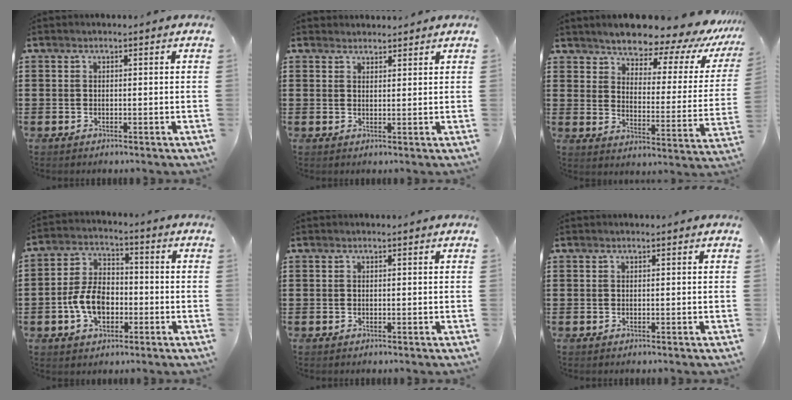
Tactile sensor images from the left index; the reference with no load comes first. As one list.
[{"total": 1.9, "force": [1.8, 0.5, -0.2], "torque": [-0.001, 0.002, 0.036]}, {"total": 7.2, "force": [6.8, 1.3, 2.2], "torque": [-0.062, -0.055, 0.113]}, {"total": 7.8, "force": [-2.3, 5.0, 5.5], "torque": [-0.131, 0.006, -0.049]}, {"total": 0.0}, {"total": 0.0}]